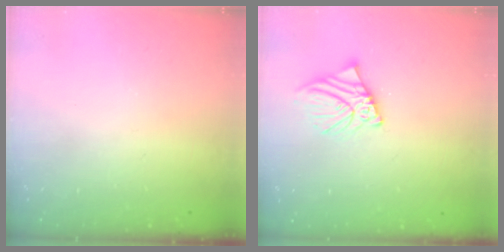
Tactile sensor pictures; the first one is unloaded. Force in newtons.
{"total": 7.5, "press": 7.4, "slide": 0.9}